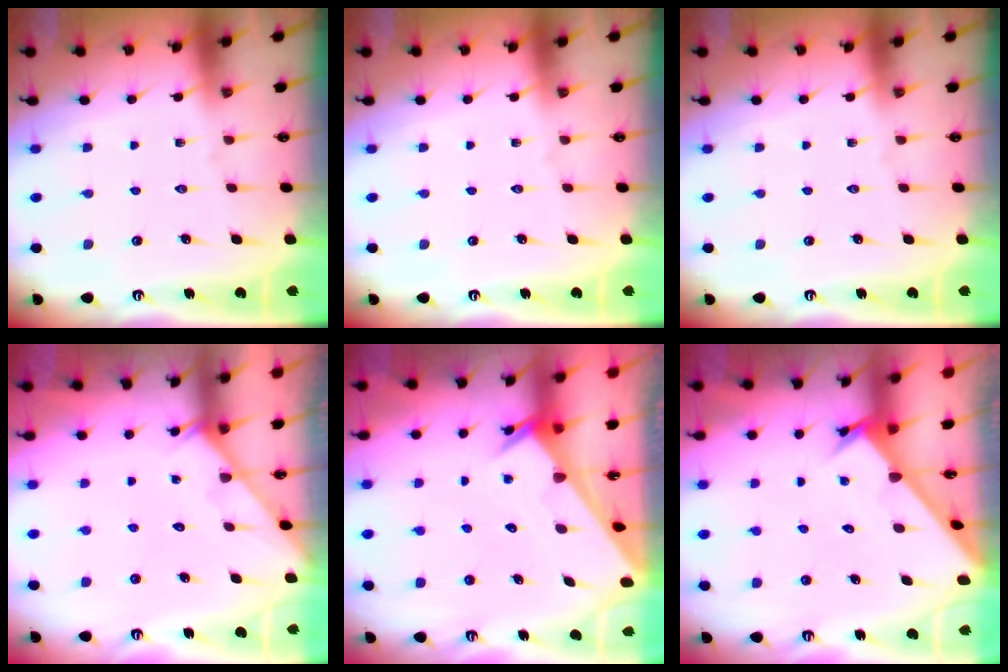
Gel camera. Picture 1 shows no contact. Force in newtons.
{"total": 0.0}
{"total": 0.0}
{"total": 3.5, "press": 3.5, "slide": 0.3}
{"total": 3.5, "press": 3.4, "slide": 0.4}
{"total": 2.4, "press": 2.4, "slide": 0.1}